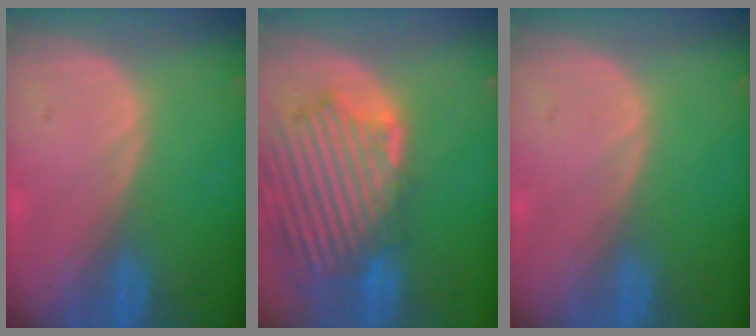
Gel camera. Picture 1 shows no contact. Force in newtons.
{"total": 13.4, "press": 11.6, "slide": 6.6}
{"total": 0.0}